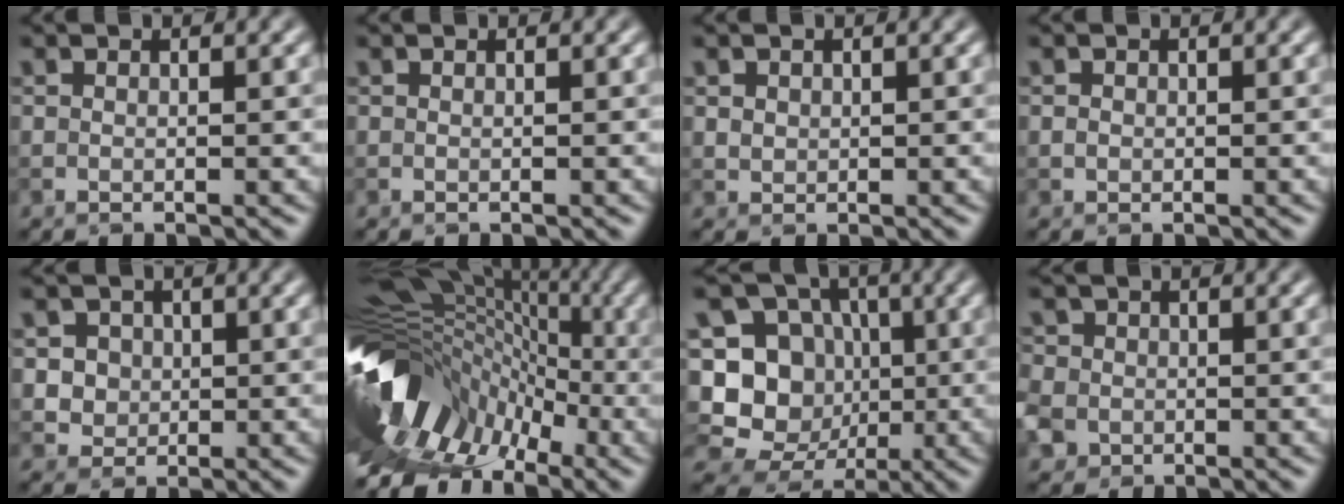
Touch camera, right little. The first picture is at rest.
{"total": 0.0}
{"total": 0.8, "force": [0.3, 0.7, 0.2], "torque": [-0.003, -0.002, 0.011]}
{"total": 0.5, "force": [0.0, 0.5, 0.1], "torque": [0.001, -0.002, -0.001]}
{"total": 3.4, "force": [0.9, 3.0, 1.2], "torque": [-0.014, 0.006, 0.018]}
{"total": 11.5, "force": [-4.6, 8.1, 6.8], "torque": [-0.124, 0.019, -0.089]}
{"total": 13.2, "force": [-2.7, 12.0, 4.7], "torque": [-0.130, 0.019, -0.052]}
{"total": 5.1, "force": [-1.2, 4.6, 1.9], "torque": [-0.050, 0.004, -0.047]}